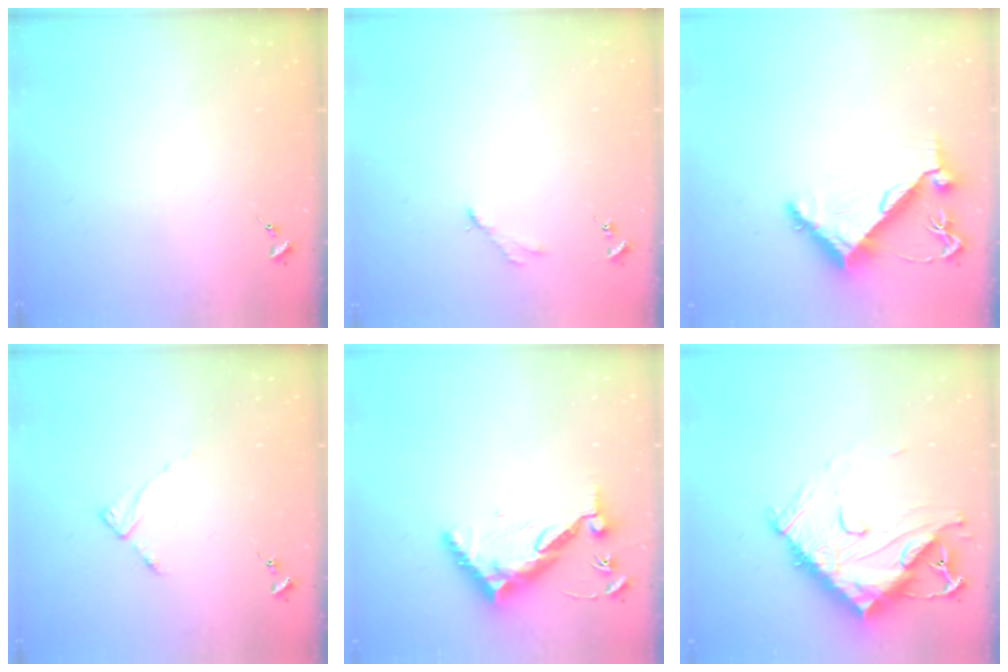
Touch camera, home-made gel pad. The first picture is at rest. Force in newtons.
{"total": 2.8, "press": 2.8, "slide": 0.4}
{"total": 7.9, "press": 7.8, "slide": 1.0}
{"total": 2.7, "press": 2.7, "slide": 0.3}
{"total": 10.7, "press": 10.6, "slide": 0.9}
{"total": 18.8, "press": 18.7, "slide": 1.7}